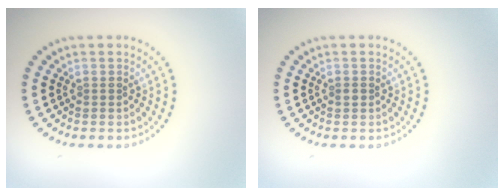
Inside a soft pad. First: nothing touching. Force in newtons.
{"total": 0.7, "press": 0.7, "slide": 0.0}